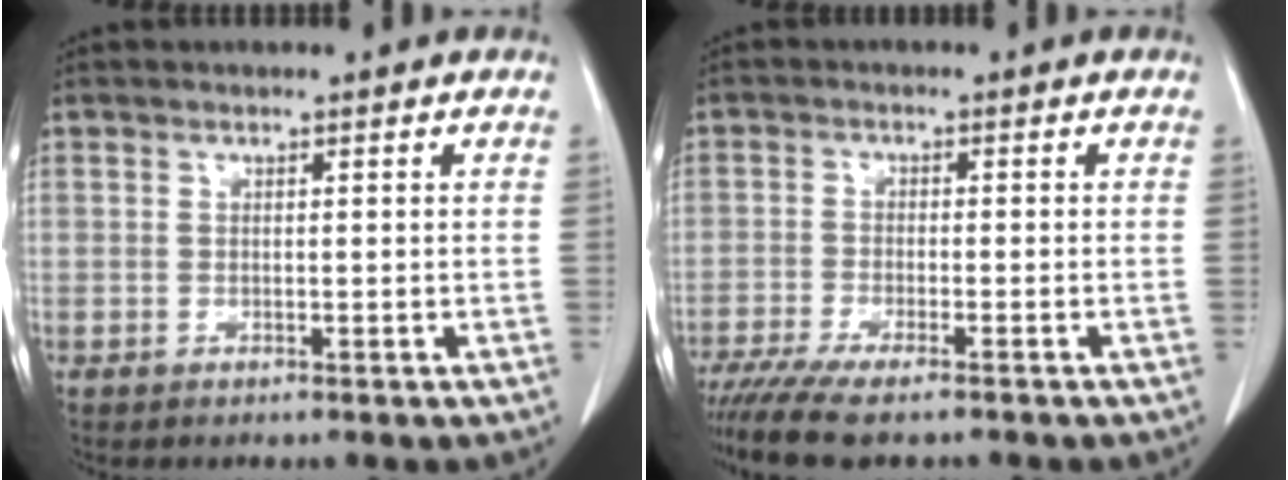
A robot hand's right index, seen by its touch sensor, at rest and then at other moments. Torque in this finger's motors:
{"motor_torque": [1.12, -1.01, 0.47, 0.13]}